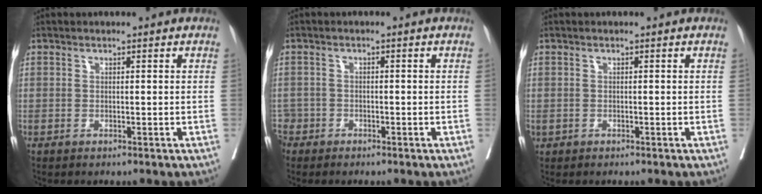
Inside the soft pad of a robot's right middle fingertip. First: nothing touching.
{"total": 3.0, "force": [-2.2, 2.0, -0.1], "torque": [0.000, 0.005, -0.047]}
{"total": 0.0}